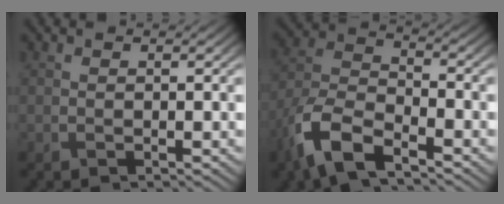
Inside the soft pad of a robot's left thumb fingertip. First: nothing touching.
{"total": 9.7, "force": [-6.3, 3.8, 6.3], "torque": [-0.142, -0.015, -0.141]}